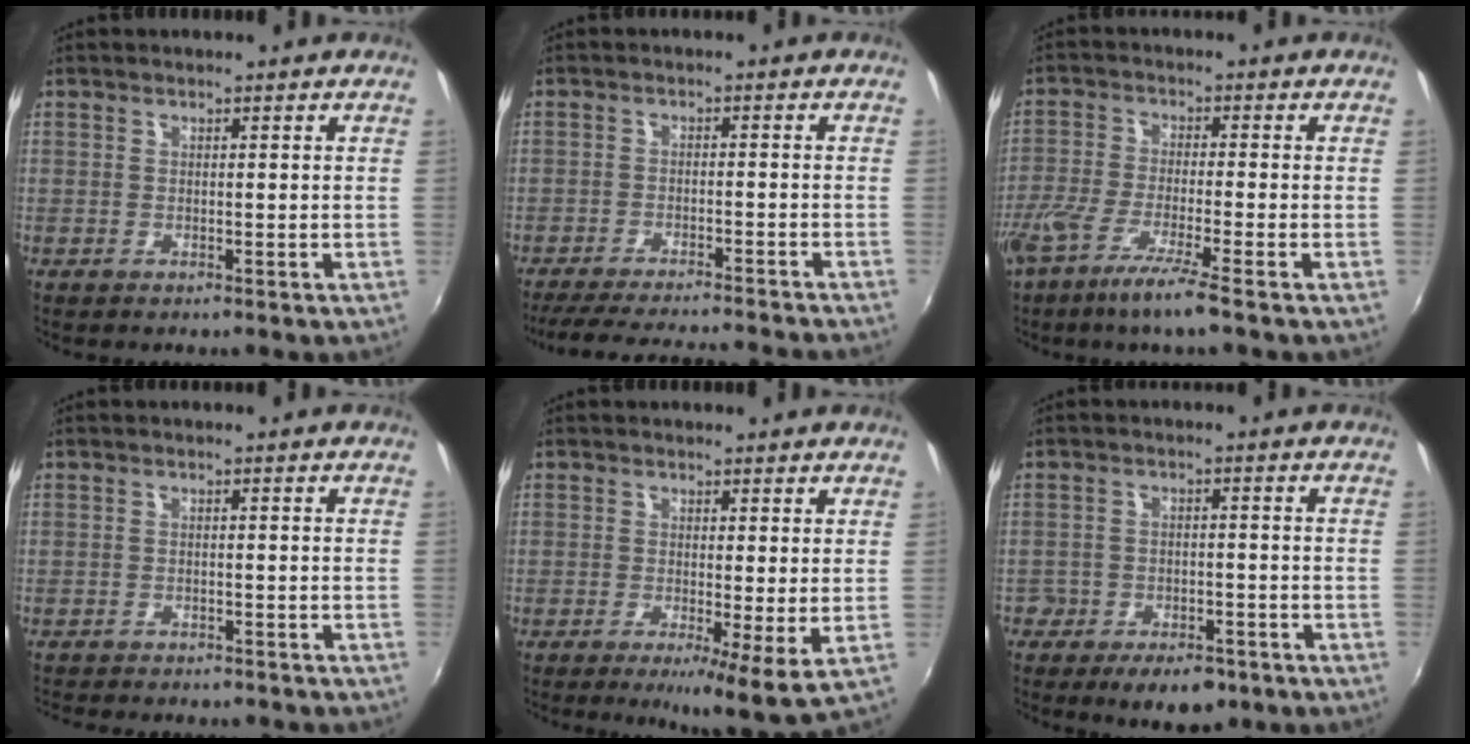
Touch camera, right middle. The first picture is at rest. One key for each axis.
{"total": 15.4, "fx": -14.0, "fy": 0.6, "fz": 6.5, "tx": -0.128, "ty": -0.014, "tz": -0.209}
{"total": 9.4, "fx": -6.6, "fy": -0.3, "fz": 6.8, "tx": -0.146, "ty": -0.030, "tz": -0.123}
{"total": 7.4, "fx": -6.8, "fy": 1.6, "fz": 2.6, "tx": -0.064, "ty": -0.015, "tz": -0.098}
{"total": 6.6, "fx": -0.9, "fy": 0.8, "fz": 6.4, "tx": -0.109, "ty": -0.016, "tz": -0.014}
{"total": 9.7, "fx": -6.8, "fy": 5.1, "fz": 4.5, "tx": -0.111, "ty": -0.007, "tz": -0.100}